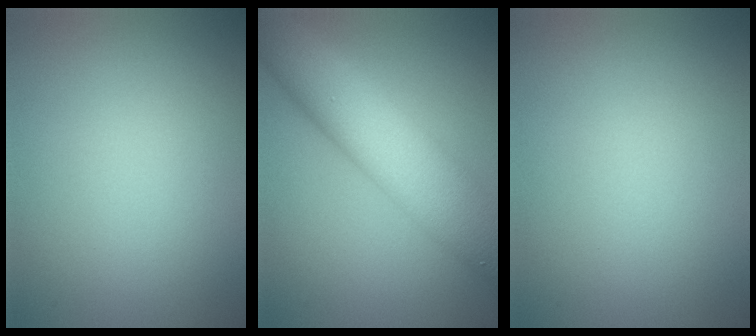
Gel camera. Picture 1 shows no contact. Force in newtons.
{"total": 10.0, "press": 10.0, "slide": 0.5}
{"total": 0.0}